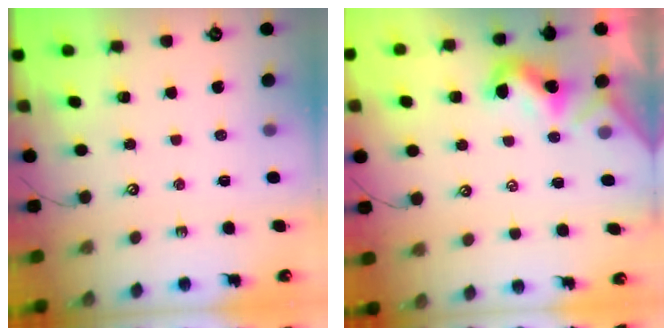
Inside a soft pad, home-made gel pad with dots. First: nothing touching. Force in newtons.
{"total": 1.8, "press": 1.8, "slide": 0.5}